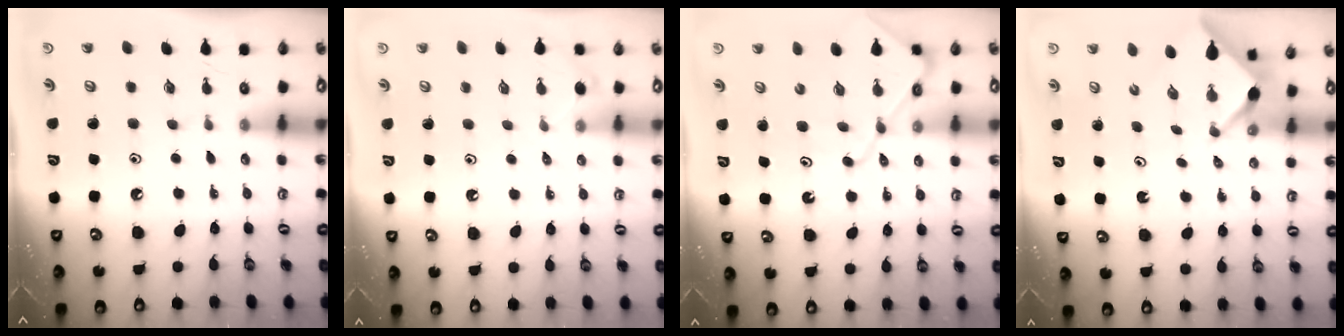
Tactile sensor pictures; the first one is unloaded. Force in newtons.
{"total": 3.8, "press": 3.7, "slide": 0.7}
{"total": 10.2, "press": 10.1, "slide": 1.0}
{"total": 2.4, "press": 2.4, "slide": 0.2}